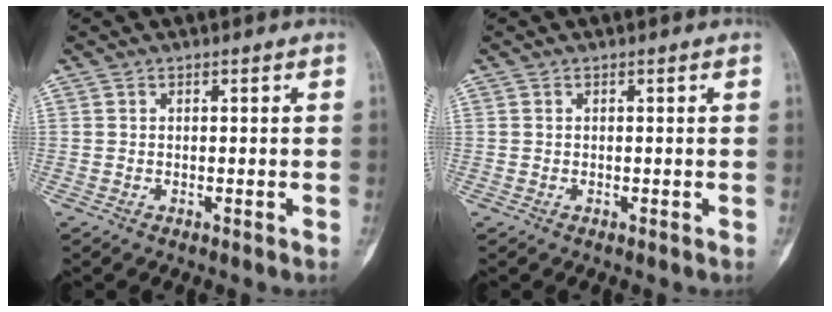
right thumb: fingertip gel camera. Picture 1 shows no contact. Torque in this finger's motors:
{"motor_torque": [-0.30, -0.04, -0.12, 0.08, -0.03]}